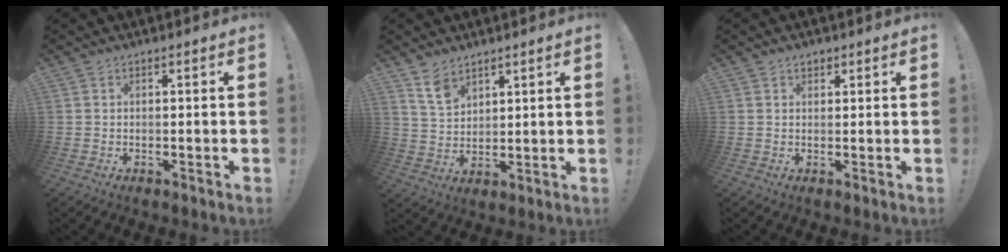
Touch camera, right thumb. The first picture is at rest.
{"total": 8.0, "force": [5.8, 4.5, 3.0], "torque": [-0.060, -0.029, 0.114]}
{"total": 1.5, "force": [1.0, 1.0, 0.5], "torque": [-0.002, -0.003, 0.017]}